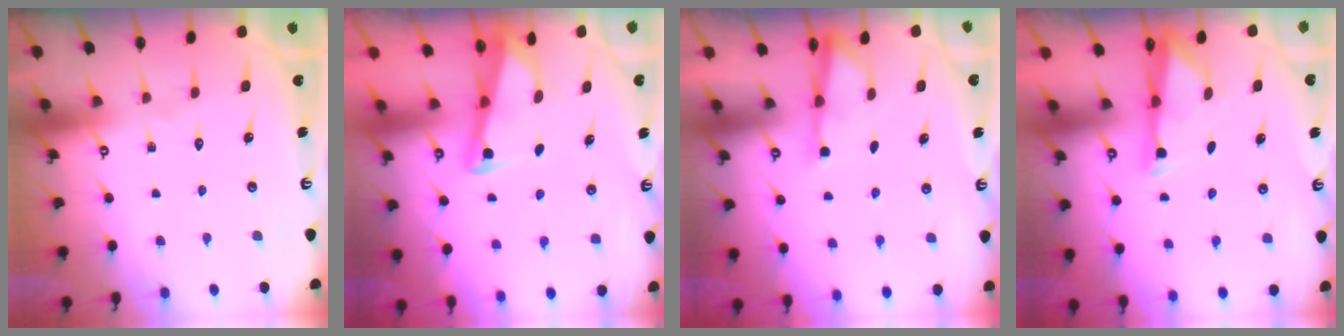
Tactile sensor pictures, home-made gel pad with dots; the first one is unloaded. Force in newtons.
{"total": 2.7, "press": 2.7, "slide": 0.4}
{"total": 2.1, "press": 2.1, "slide": 0.3}
{"total": 2.9, "press": 2.9, "slide": 0.6}